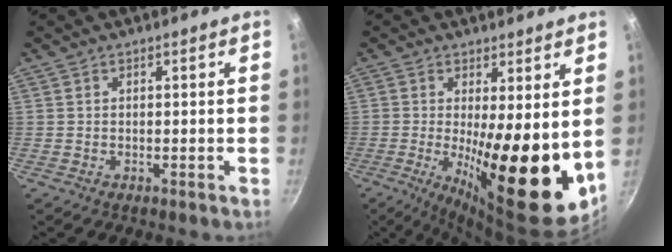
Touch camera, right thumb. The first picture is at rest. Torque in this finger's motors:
{"motor_torque": [0.80, 3.93, 1.78, 0.35, 0.35]}